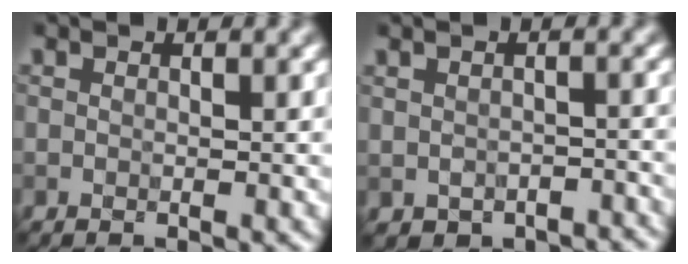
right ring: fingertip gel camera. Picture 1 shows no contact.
{"total": 2.5, "force": [-2.0, 1.4, 0.8], "torque": [-0.005, -0.012, -0.021]}